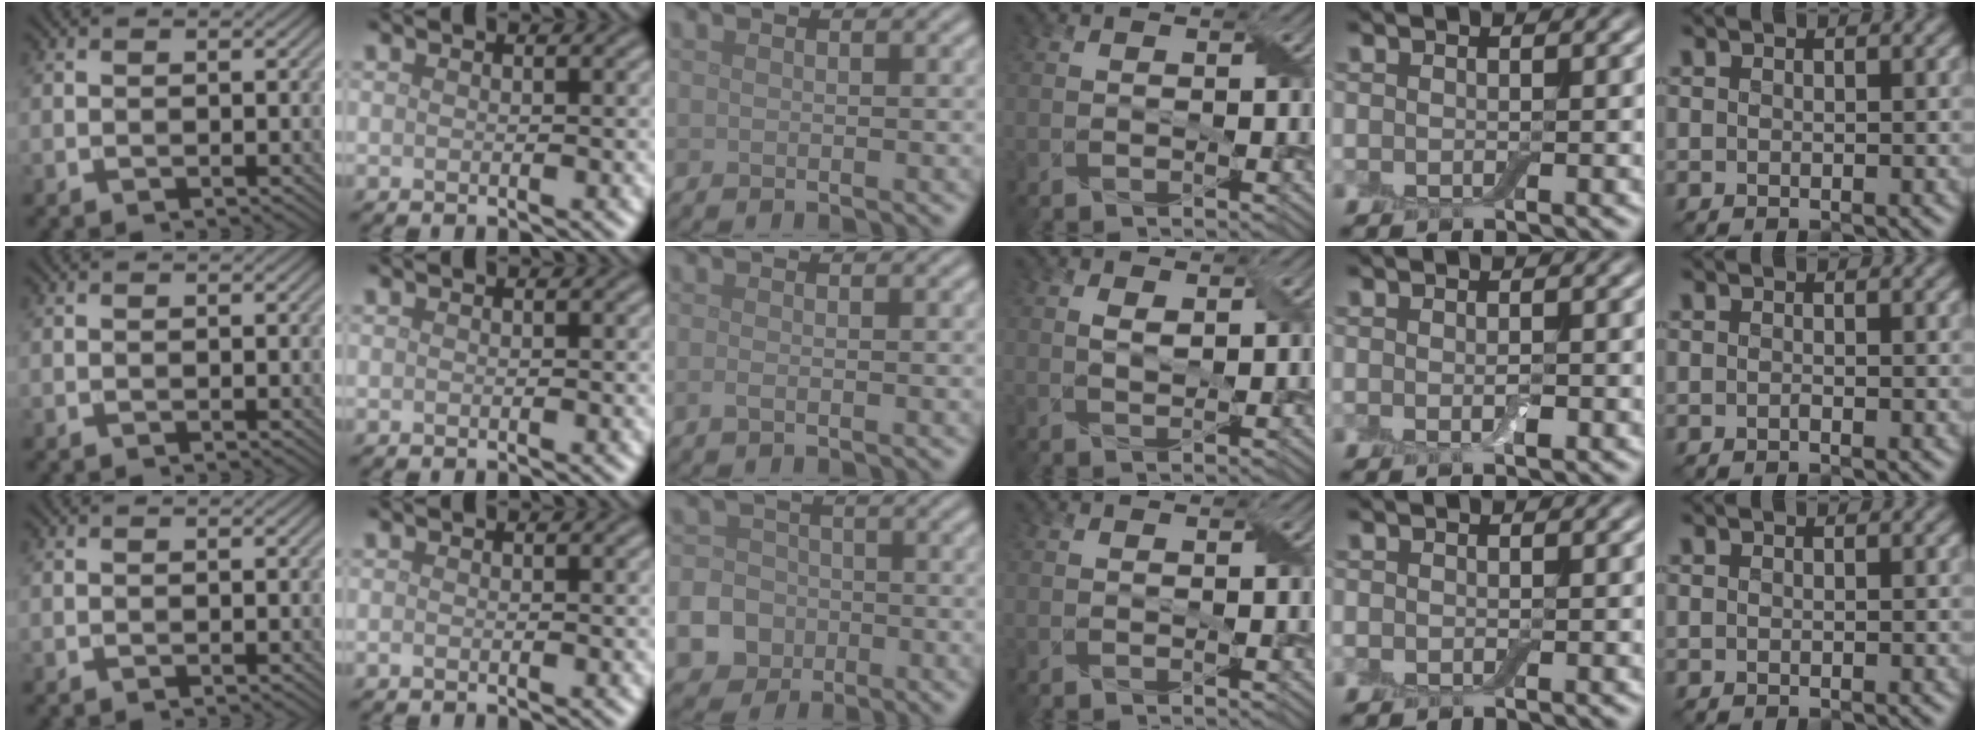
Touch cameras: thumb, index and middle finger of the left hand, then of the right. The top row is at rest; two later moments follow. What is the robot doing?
{"motion": "fold", "object": "aluminum foil"}